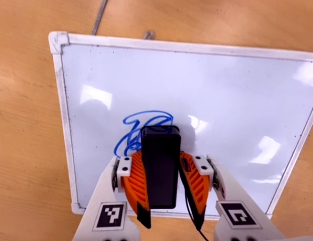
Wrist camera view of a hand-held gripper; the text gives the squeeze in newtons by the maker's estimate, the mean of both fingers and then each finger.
{"total": 10.2, "left": 9.8, "right": 10.6}